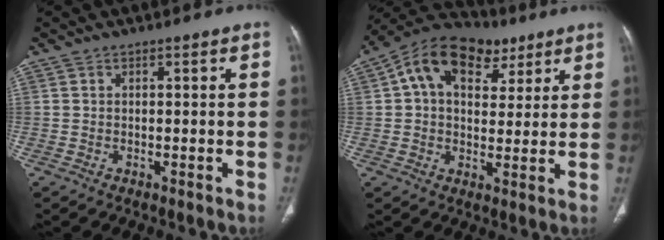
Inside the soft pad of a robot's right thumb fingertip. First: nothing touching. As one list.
[{"total": 16.5, "force": [7.0, 10.7, 10.4], "torque": [-0.145, 0.015, 0.108]}]